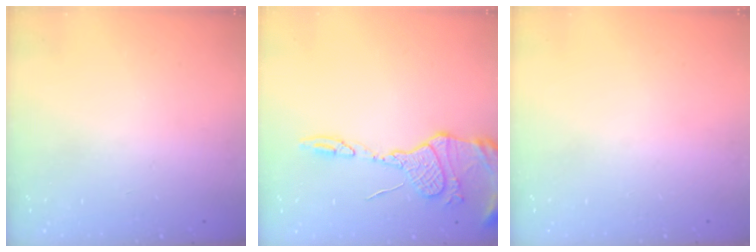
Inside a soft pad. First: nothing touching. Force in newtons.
{"total": 13.9, "press": 13.8, "slide": 1.3}
{"total": 0.0}